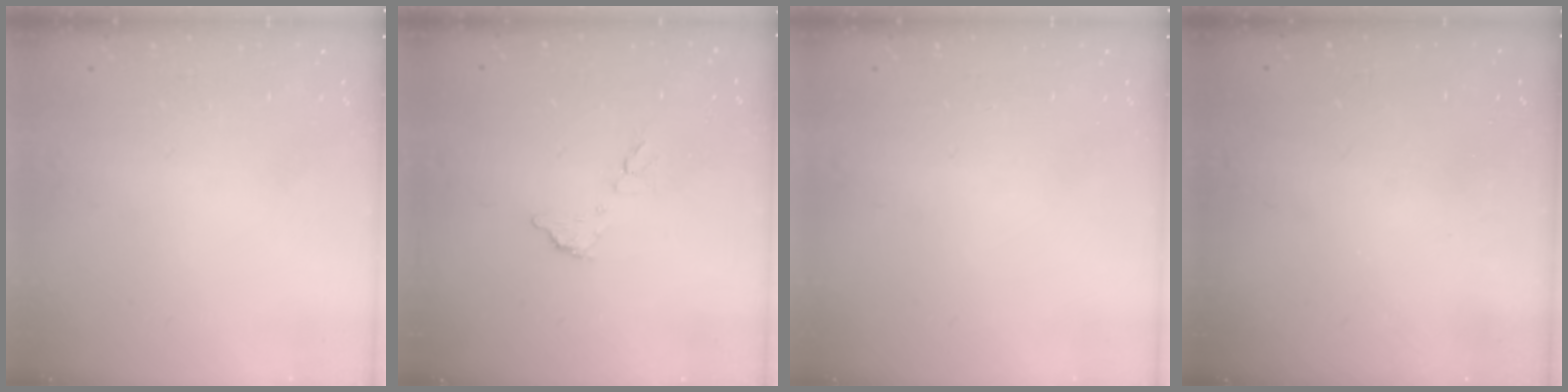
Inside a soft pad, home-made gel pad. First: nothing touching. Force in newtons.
{"total": 6.5, "press": 6.5, "slide": 0.2}
{"total": 0.0}
{"total": 3.3, "press": 3.3, "slide": 0.2}